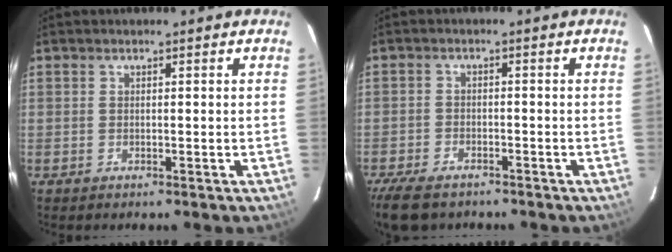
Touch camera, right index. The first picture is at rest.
{"total": 8.0, "force": [-6.2, 3.8, 3.4], "torque": [-0.096, -0.008, -0.111]}